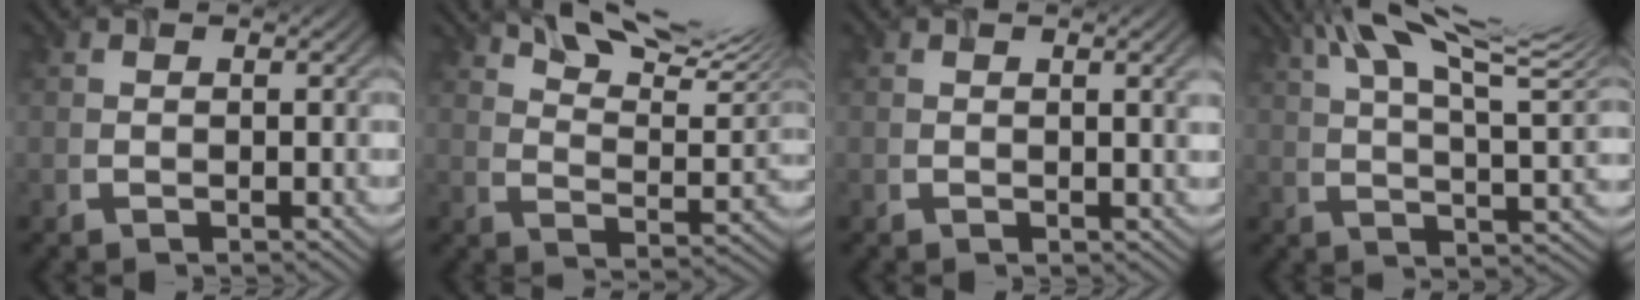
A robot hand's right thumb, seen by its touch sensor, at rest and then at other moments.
{"total": 13.1, "force": [9.6, 3.6, 8.1], "torque": [-0.139, 0.007, 0.143]}
{"total": 2.0, "force": [0.6, 0.4, 1.8], "torque": [-0.024, 0.001, 0.010]}
{"total": 15.8, "force": [9.1, 3.9, 12.3], "torque": [-0.208, 0.022, 0.135]}